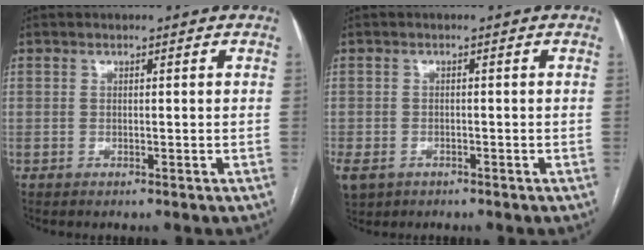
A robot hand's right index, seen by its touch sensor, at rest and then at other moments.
{"total": 7.6, "force": [-3.9, 5.6, 3.2], "torque": [-0.097, -0.008, -0.057]}